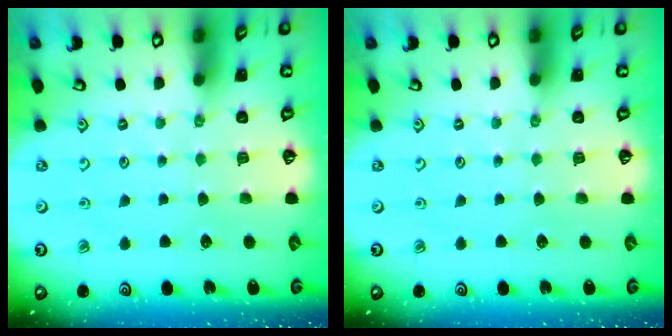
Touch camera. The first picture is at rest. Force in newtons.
{"total": 0.0}